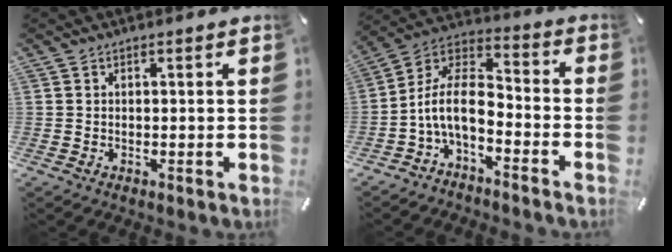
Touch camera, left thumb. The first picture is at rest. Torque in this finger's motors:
{"motor_torque": [-0.13, 1.27, 0.96, 0.94, 0.17]}